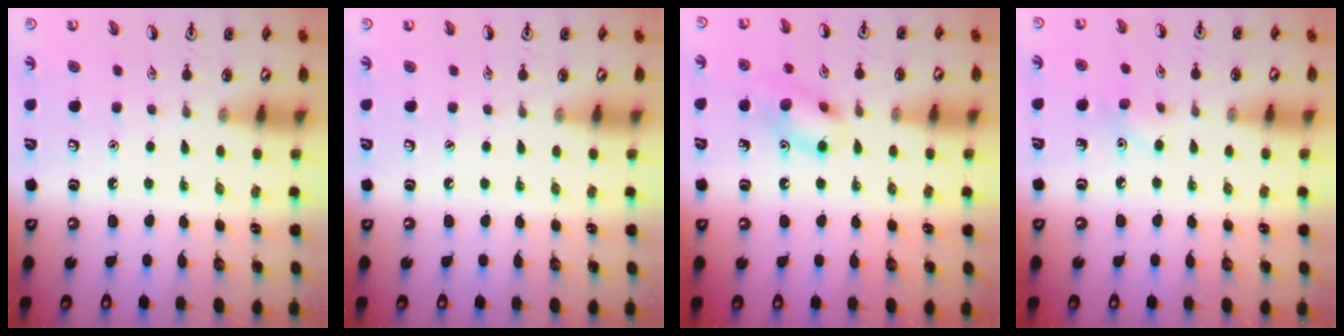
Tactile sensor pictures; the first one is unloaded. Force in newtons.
{"total": 0.0}
{"total": 10.1, "press": 10.0, "slide": 1.2}
{"total": 4.9, "press": 4.6, "slide": 1.5}